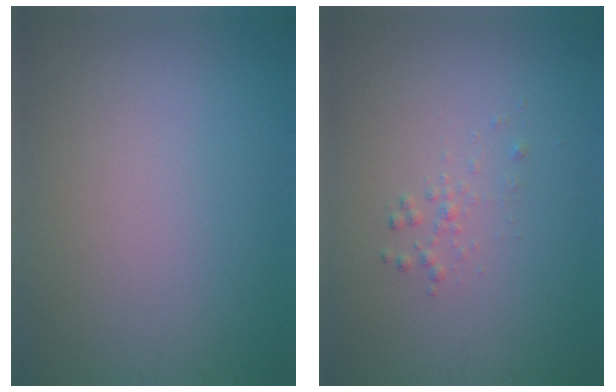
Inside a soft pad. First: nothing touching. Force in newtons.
{"total": 0.9, "press": 0.9, "slide": 0.0}